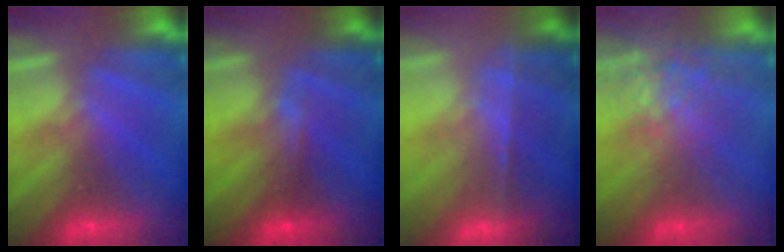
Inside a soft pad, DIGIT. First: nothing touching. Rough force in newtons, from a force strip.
{"total": 3.9}
{"total": 7.7}
{"total": 3.8}